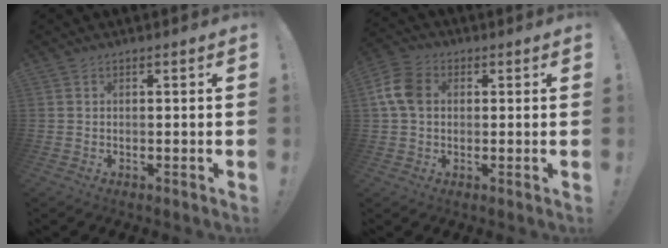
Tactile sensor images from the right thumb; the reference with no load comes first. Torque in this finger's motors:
{"motor_torque": [0.33, 0.46, 0.02, 0.02, 0.10]}